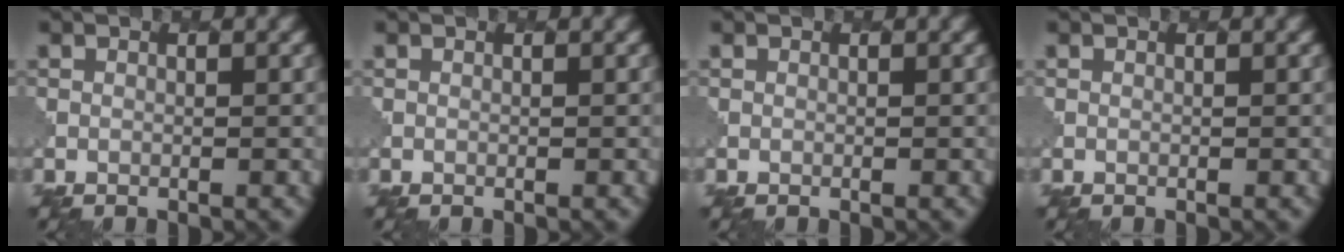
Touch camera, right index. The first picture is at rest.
{"total": 0.0}
{"total": 0.0}
{"total": 0.0}